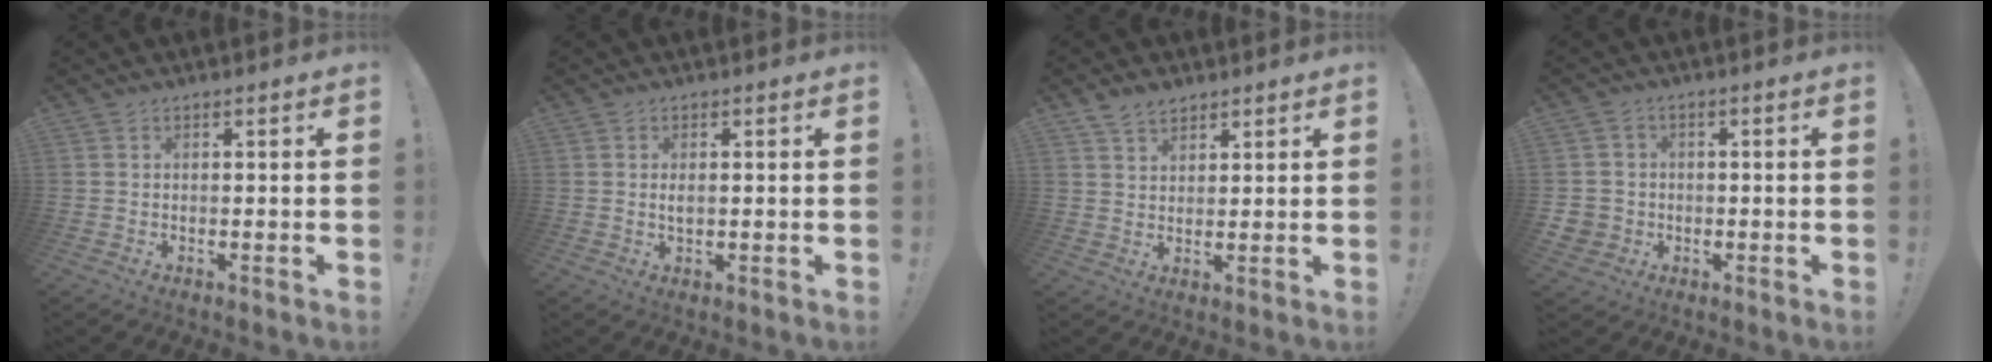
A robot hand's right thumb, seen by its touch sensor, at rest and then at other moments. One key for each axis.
{"total": 1.9, "fx": 0.1, "fy": 0.9, "fz": 1.7, "tx": -0.033, "ty": 0.004, "tz": 0.001}
{"total": 5.0, "fx": 3.7, "fy": 2.9, "fz": 1.8, "tx": -0.028, "ty": -0.017, "tz": 0.070}
{"total": 4.7, "fx": -0.3, "fy": 4.5, "fz": 1.4, "tx": -0.022, "ty": 0.005, "tz": -0.002}